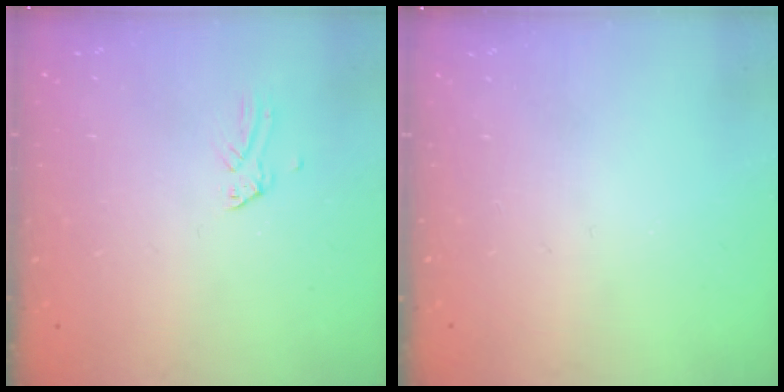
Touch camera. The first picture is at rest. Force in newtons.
{"total": 0.0}